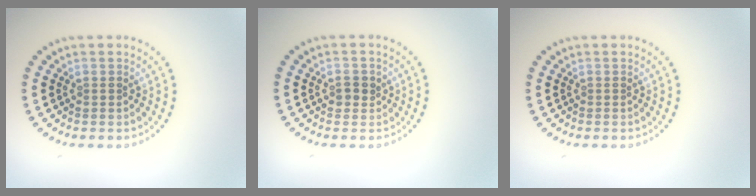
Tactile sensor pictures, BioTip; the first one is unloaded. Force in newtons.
{"total": 1.3, "press": 1.2, "slide": 0.4}
{"total": 0.0}